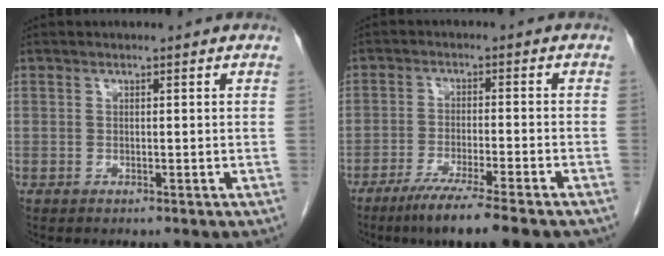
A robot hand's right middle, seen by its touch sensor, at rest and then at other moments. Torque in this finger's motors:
{"motor_torque": [1.12, -1.01, 0.17, 0.09]}